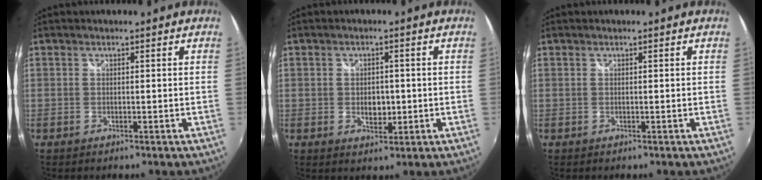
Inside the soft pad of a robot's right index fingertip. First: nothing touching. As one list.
[{"total": 3.7, "force": [-0.5, 2.6, 2.6], "torque": [-0.041, -0.003, -0.007]}, {"total": 0.0}]